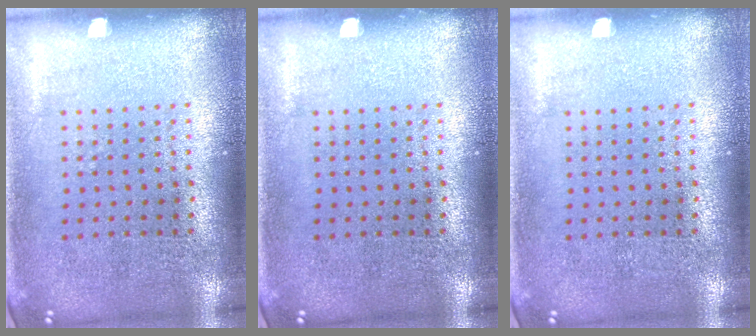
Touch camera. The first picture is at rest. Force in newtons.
{"total": 0.0}
{"total": 0.0}